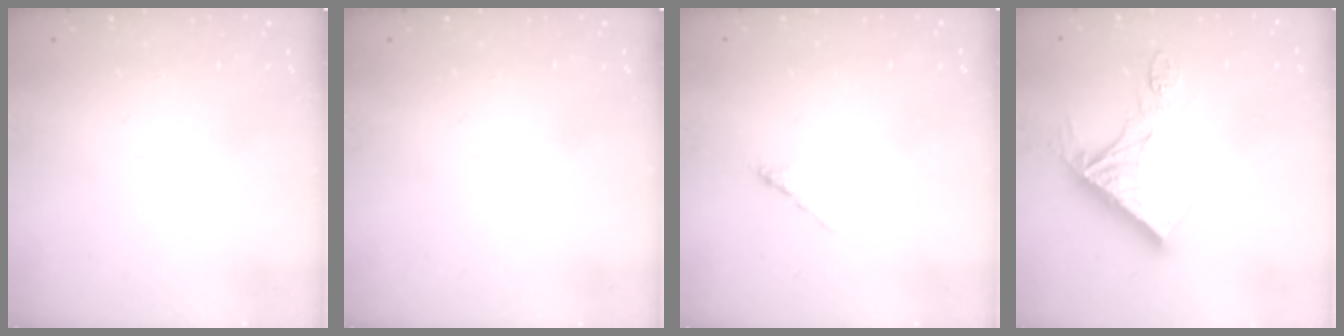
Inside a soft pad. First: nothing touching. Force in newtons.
{"total": 0.0}
{"total": 0.0}
{"total": 16.2, "press": 16.1, "slide": 1.6}